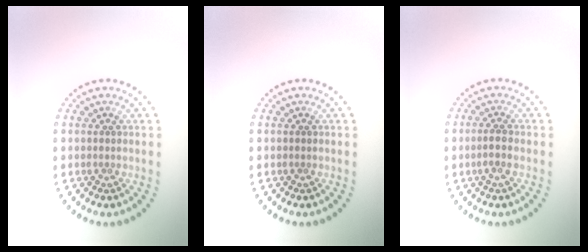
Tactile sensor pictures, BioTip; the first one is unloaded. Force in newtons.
{"total": 0.0}
{"total": 1.5, "press": 1.4, "slide": 0.7}